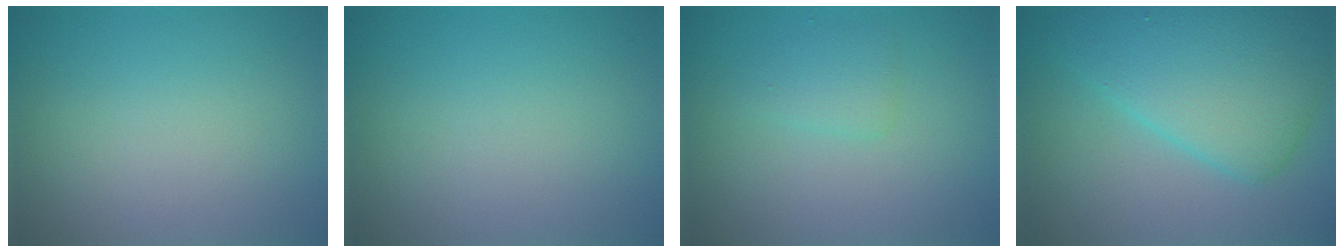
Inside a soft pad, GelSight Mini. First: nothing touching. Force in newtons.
{"total": 0.0}
{"total": 1.6, "press": 1.6, "slide": 0.1}
{"total": 7.8, "press": 7.8, "slide": 0.0}